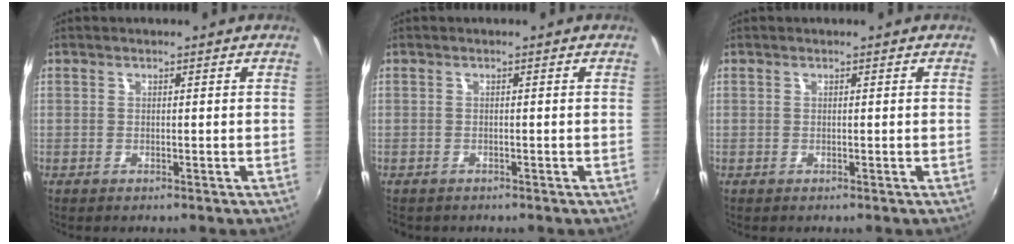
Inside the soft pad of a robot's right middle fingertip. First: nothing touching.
{"total": 1.4, "force": [-1.1, 0.7, 0.4], "torque": [-0.012, -0.006, -0.017]}
{"total": 0.0}